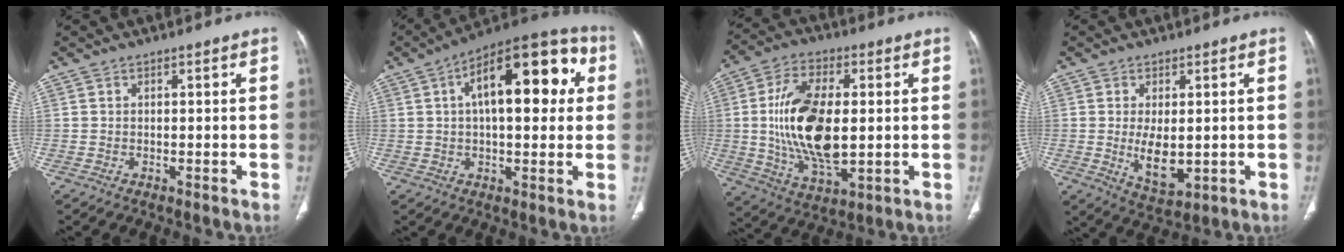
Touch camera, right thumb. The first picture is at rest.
{"total": 21.2, "force": [5.0, 9.5, 18.3], "torque": [-0.240, 0.029, 0.064]}
{"total": 18.5, "force": [0.6, 9.2, 16.1], "torque": [-0.303, -0.011, 0.017]}
{"total": 7.3, "force": [-0.4, 3.7, 6.2], "torque": [-0.098, -0.018, 0.008]}